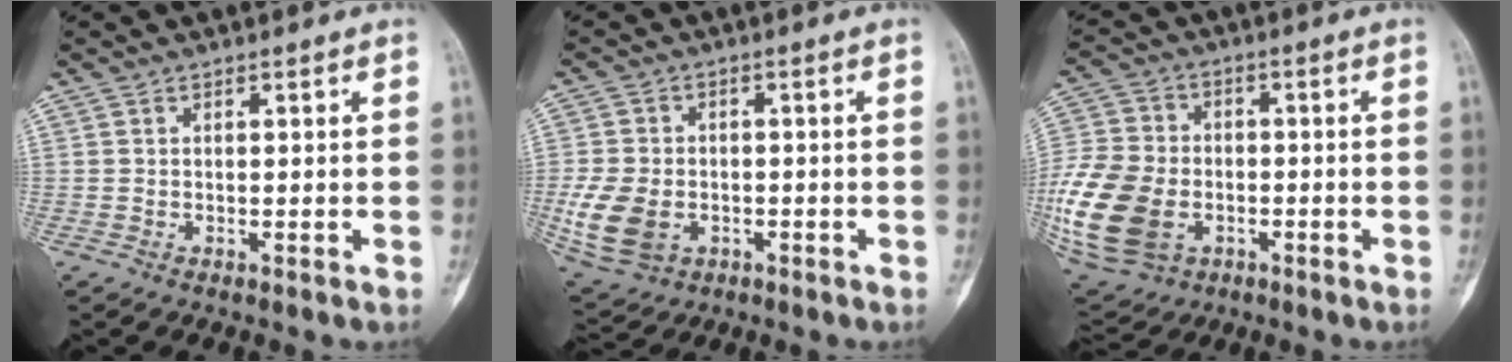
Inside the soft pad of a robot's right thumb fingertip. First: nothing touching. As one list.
[{"total": 10.2, "force": [-2.5, 7.4, 6.6], "torque": [-0.129, 0.004, -0.038]}, {"total": 21.1, "force": [-5.3, 15.1, 13.7], "torque": [-0.315, -0.003, -0.085]}]